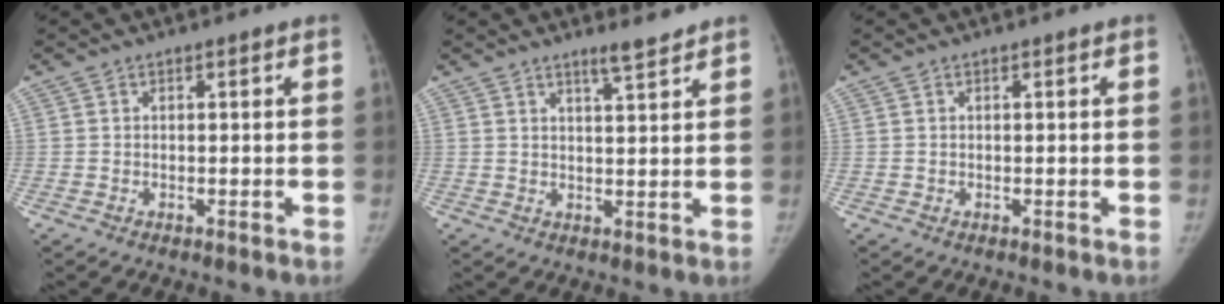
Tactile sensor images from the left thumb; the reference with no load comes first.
{"total": 4.0, "force": [3.3, 0.3, 2.1], "torque": [-0.029, -0.027, 0.053]}
{"total": 0.0}